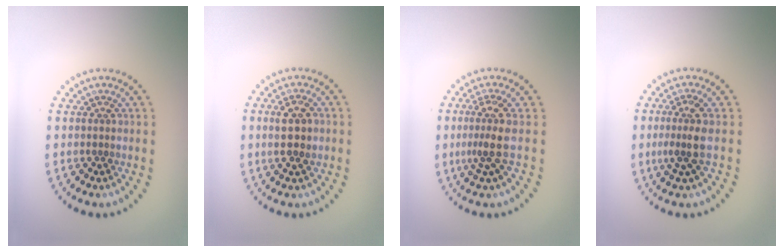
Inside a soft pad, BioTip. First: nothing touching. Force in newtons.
{"total": 3.0, "press": 2.9, "slide": 0.6}
{"total": 2.7, "press": 2.0, "slide": 1.8}
{"total": 2.7, "press": 2.2, "slide": 1.6}